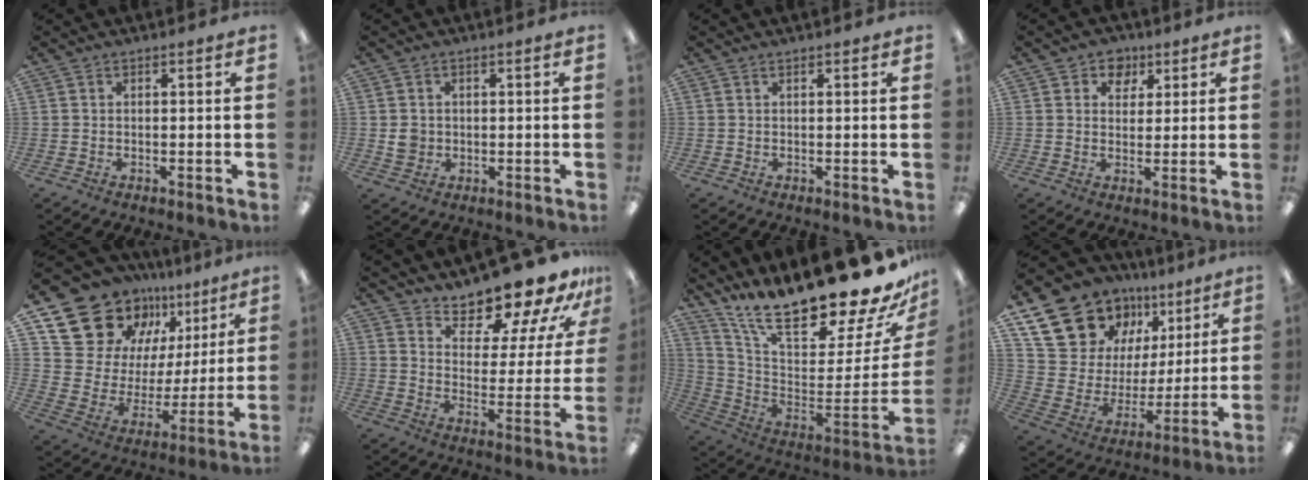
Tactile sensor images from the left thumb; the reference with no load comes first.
{"total": 3.3, "force": [0.3, 3.1, 0.9], "torque": [-0.004, -0.002, 0.002]}
{"total": 0.6, "force": [0.5, 0.2, 0.1], "torque": [0.006, -0.003, 0.008]}
{"total": 5.2, "force": [3.1, 4.0, 1.1], "torque": [-0.008, -0.013, 0.051]}
{"total": 19.5, "force": [14.9, 11.6, 4.9], "torque": [-0.109, -0.112, 0.286]}
{"total": 15.1, "force": [13.9, 3.9, 4.6], "torque": [-0.073, -0.116, 0.237]}
{"total": 21.3, "force": [17.1, 4.0, 12.0], "torque": [-0.188, -0.147, 0.279]}
{"total": 20.5, "force": [13.7, 13.3, 7.6], "torque": [-0.141, -0.081, 0.268]}